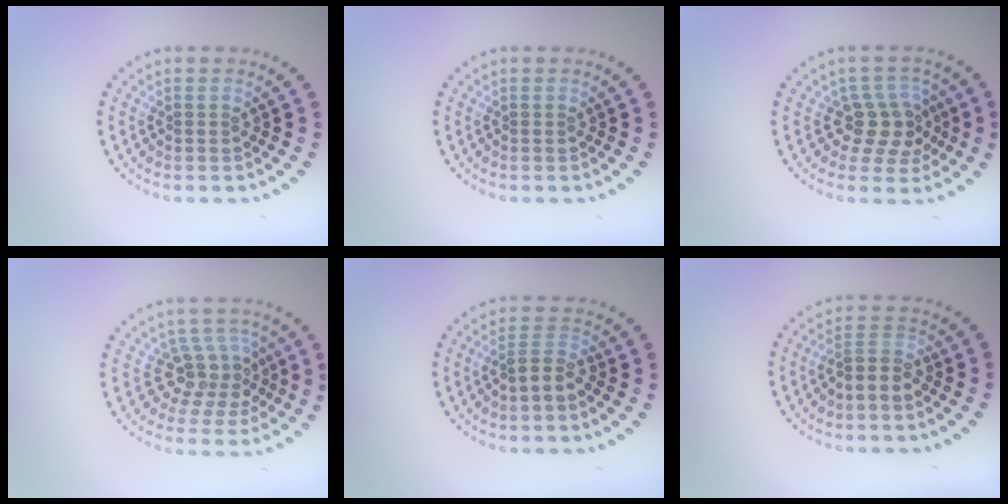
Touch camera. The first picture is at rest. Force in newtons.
{"total": 0.0}
{"total": 3.5, "press": 3.0, "slide": 1.7}
{"total": 3.7, "press": 2.7, "slide": 2.6}
{"total": 2.1, "press": 1.9, "slide": 0.8}
{"total": 2.4, "press": 2.1, "slide": 1.2}